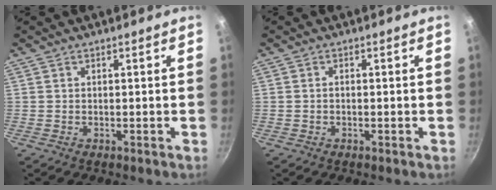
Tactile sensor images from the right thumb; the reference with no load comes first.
{"total": 0.6, "force": [-0.2, 0.4, 0.5], "torque": [-0.011, 0.006, -0.003]}